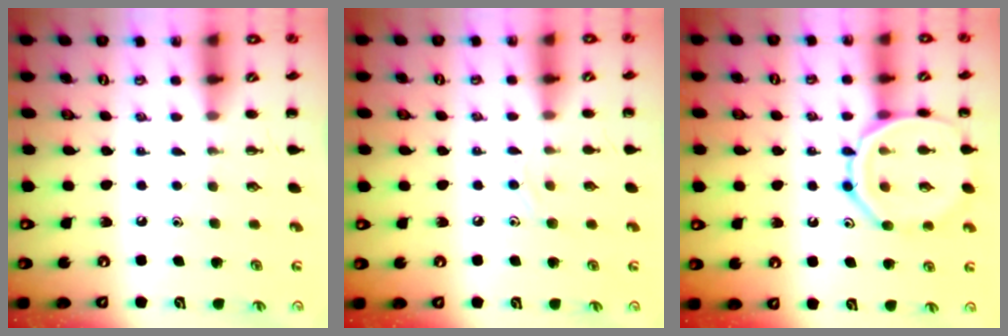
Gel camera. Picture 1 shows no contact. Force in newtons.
{"total": 6.3, "press": 6.1, "slide": 1.6}
{"total": 14.0, "press": 14.0, "slide": 0.8}